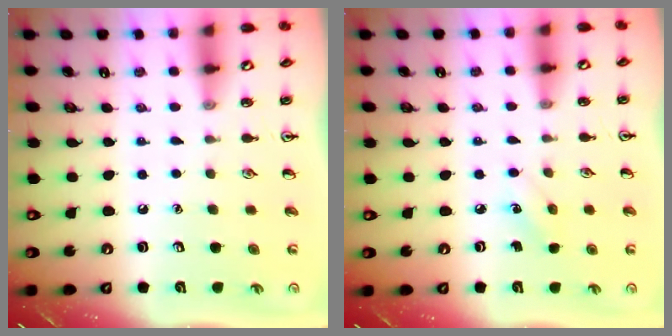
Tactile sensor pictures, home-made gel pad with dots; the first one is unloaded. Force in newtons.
{"total": 3.7, "press": 3.5, "slide": 1.2}